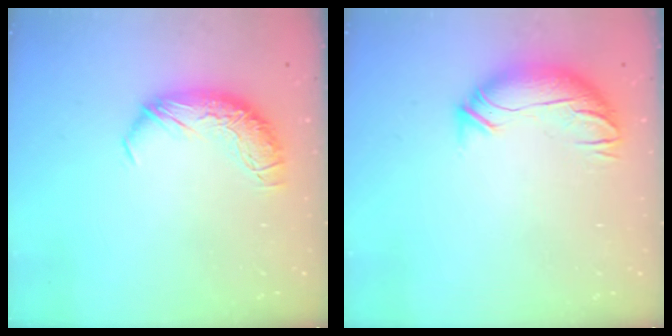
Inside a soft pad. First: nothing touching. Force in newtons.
{"total": 3.5, "press": 2.2, "slide": 2.7}